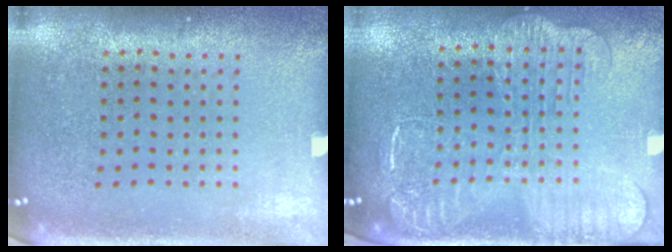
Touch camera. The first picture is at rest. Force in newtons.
{"total": 2.2, "press": 2.0, "slide": 0.9}